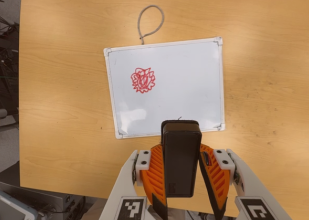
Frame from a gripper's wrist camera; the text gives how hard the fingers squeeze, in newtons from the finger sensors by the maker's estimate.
{"total": 5.2, "left": 4.7, "right": 5.8}